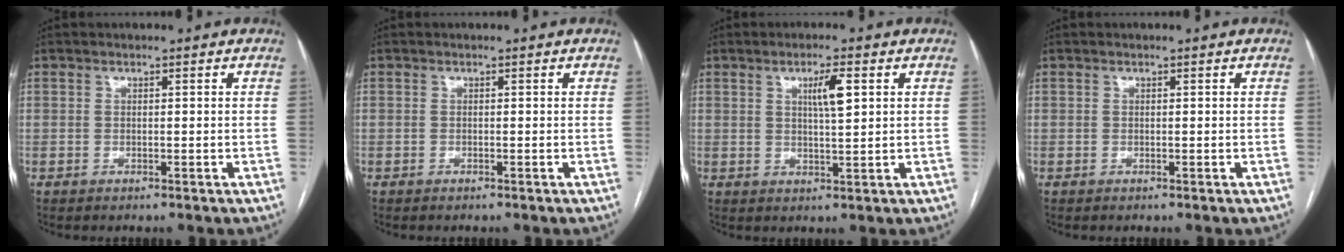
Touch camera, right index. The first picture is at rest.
{"total": 0.0}
{"total": 4.4, "force": [1.6, 0.5, 4.1], "torque": [-0.073, 0.000, 0.027]}
{"total": 0.0}